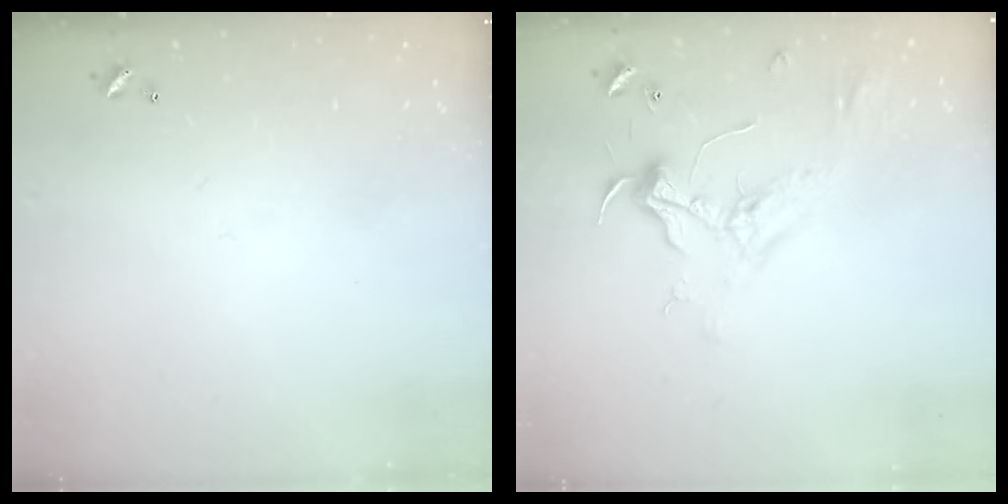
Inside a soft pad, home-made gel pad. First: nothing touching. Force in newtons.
{"total": 2.3, "press": 2.2, "slide": 0.8}